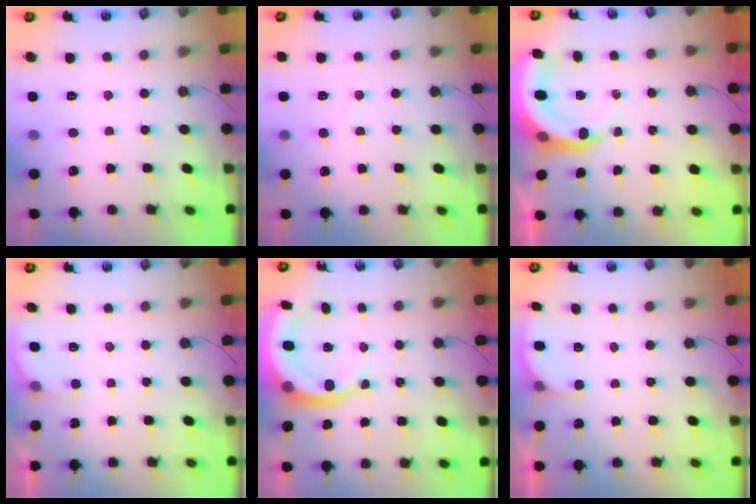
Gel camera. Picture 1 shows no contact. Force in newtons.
{"total": 4.1, "press": 3.9, "slide": 1.1}
{"total": 6.7, "press": 6.7, "slide": 1.0}
{"total": 2.6, "press": 2.6, "slide": 0.1}
{"total": 11.1, "press": 10.9, "slide": 2.0}
{"total": 2.5, "press": 2.3, "slide": 1.1}